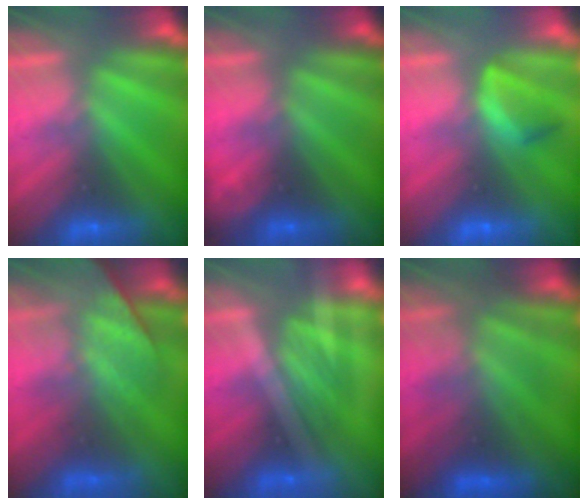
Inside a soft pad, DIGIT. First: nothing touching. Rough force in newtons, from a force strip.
{"total": 1.8}
{"total": 4.6}
{"total": 9.4}
{"total": 1.8}
{"total": 4.4}